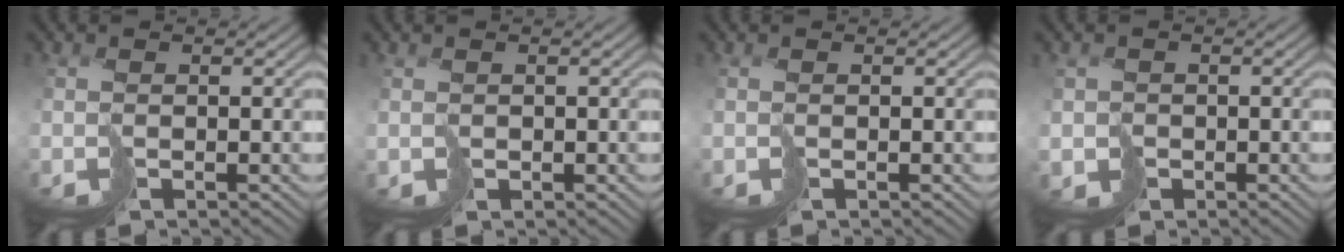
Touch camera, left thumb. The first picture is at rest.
{"total": 0.5, "force": [0.2, 0.4, -0.3], "torque": [0.003, -0.005, 0.005]}
{"total": 0.0}
{"total": 1.8, "force": [-0.8, 1.6, 0.1], "torque": [-0.005, -0.004, -0.020]}